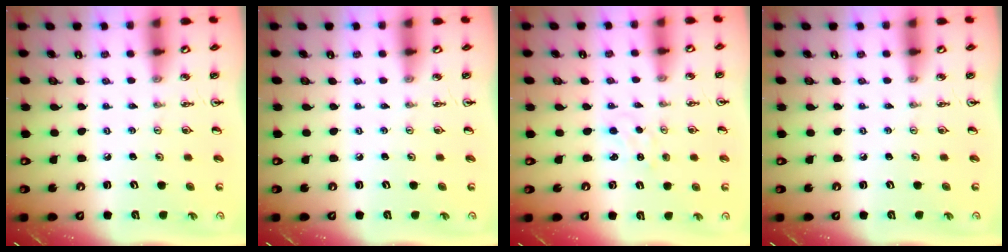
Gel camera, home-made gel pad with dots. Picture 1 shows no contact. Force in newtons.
{"total": 0.0}
{"total": 0.5, "press": 0.5, "slide": 0.1}
{"total": 0.0}